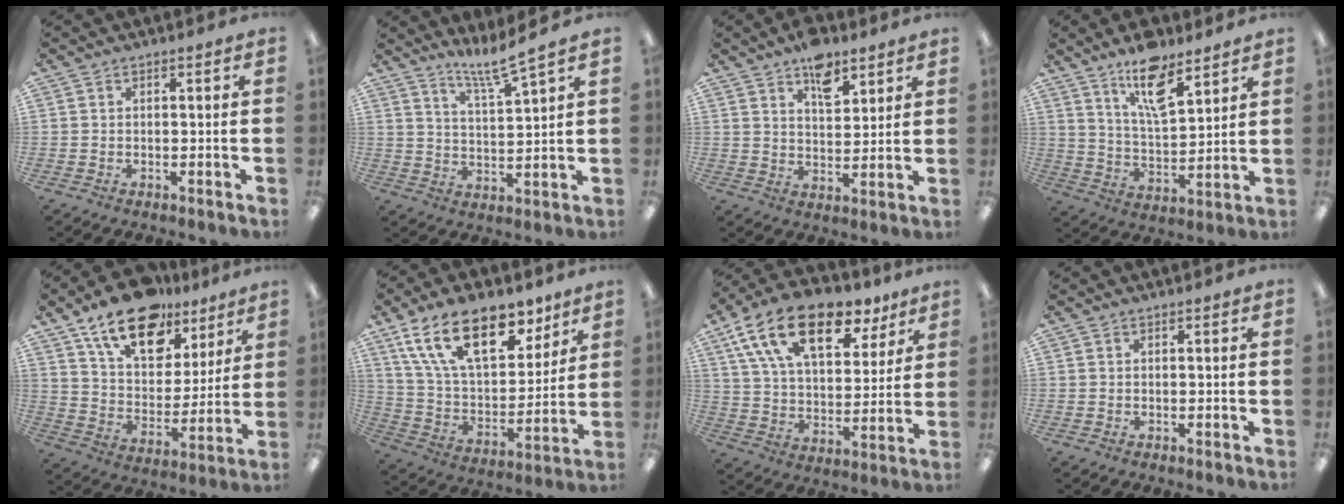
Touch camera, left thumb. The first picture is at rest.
{"total": 7.5, "force": [6.6, -0.2, 3.5], "torque": [-0.071, -0.040, 0.114]}
{"total": 8.3, "force": [5.9, 4.3, 3.9], "torque": [-0.047, -0.029, 0.102]}
{"total": 12.6, "force": [9.2, 4.4, 7.3], "torque": [-0.118, -0.048, 0.158]}
{"total": 18.4, "force": [12.6, 10.0, 9.0], "torque": [-0.154, -0.068, 0.223]}
{"total": 21.7, "force": [13.1, 11.0, 13.3], "torque": [-0.234, -0.060, 0.231]}
{"total": 20.1, "force": [12.0, 10.4, 12.3], "torque": [-0.216, -0.051, 0.212]}
{"total": 0.0}